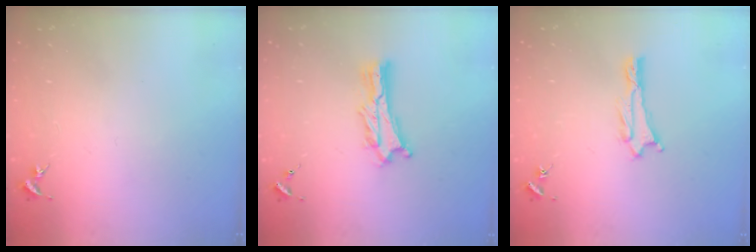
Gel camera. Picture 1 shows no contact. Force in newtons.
{"total": 2.7, "press": 2.7, "slide": 0.3}
{"total": 1.0, "press": 1.0, "slide": 0.2}